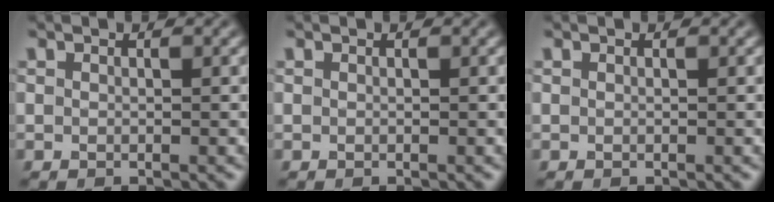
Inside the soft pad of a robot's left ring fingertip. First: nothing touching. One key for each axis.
{"total": 0.0}
{"total": 0.0}